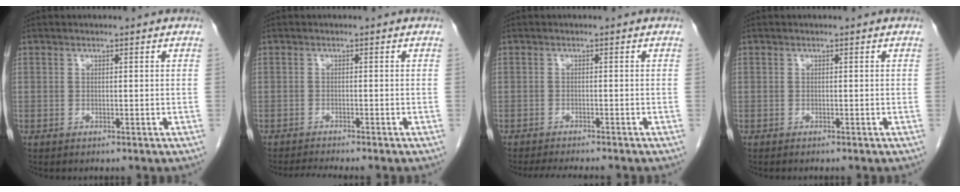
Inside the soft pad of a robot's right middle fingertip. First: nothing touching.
{"total": 3.4, "force": [-3.1, -0.6, 1.2], "torque": [-0.020, -0.012, -0.050]}
{"total": 6.8, "force": [-6.1, 0.8, 3.0], "torque": [-0.037, -0.011, -0.088]}
{"total": 1.1, "force": [-1.0, 0.2, 0.5], "torque": [-0.009, -0.001, -0.010]}